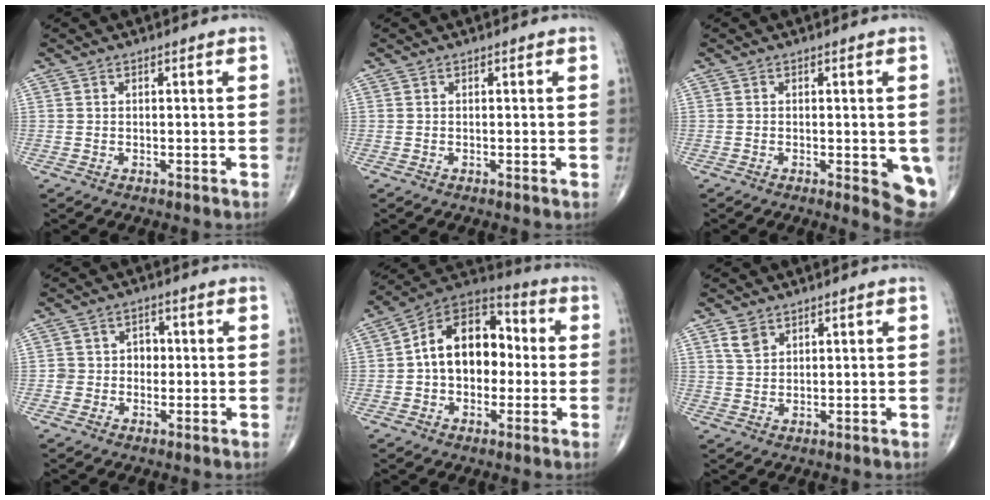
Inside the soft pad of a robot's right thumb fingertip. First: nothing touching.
{"total": 0.0}
{"total": 6.5, "force": [-1.3, 2.1, 6.0], "torque": [-0.061, -0.012, -0.016]}
{"total": 4.0, "force": [-0.4, 3.7, 1.3], "torque": [0.009, 0.015, -0.012]}
{"total": 15.7, "force": [0.2, 10.8, 11.4], "torque": [-0.144, 0.040, -0.010]}
{"total": 3.1, "force": [1.9, 2.0, 1.4], "torque": [-0.019, -0.006, 0.042]}